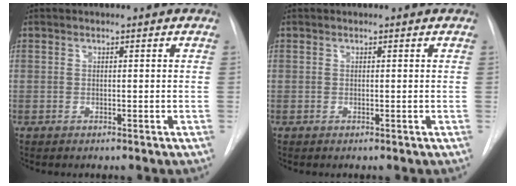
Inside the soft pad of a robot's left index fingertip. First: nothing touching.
{"total": 1.1, "force": [-1.1, -0.1, -0.2], "torque": [0.003, -0.005, -0.016]}